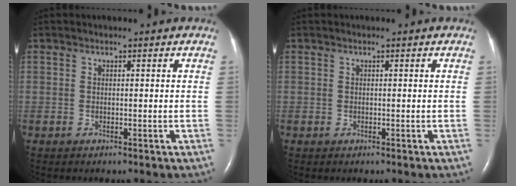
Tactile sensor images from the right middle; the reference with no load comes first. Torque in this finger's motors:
{"motor_torque": [0.15, -0.04, -0.05, -0.01]}